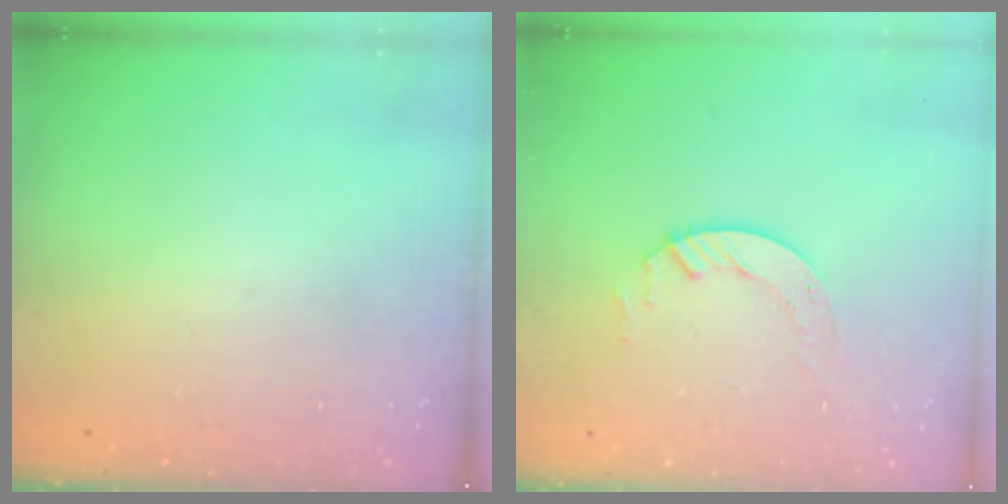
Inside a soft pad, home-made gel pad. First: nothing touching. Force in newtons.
{"total": 4.2, "press": 4.1, "slide": 0.5}